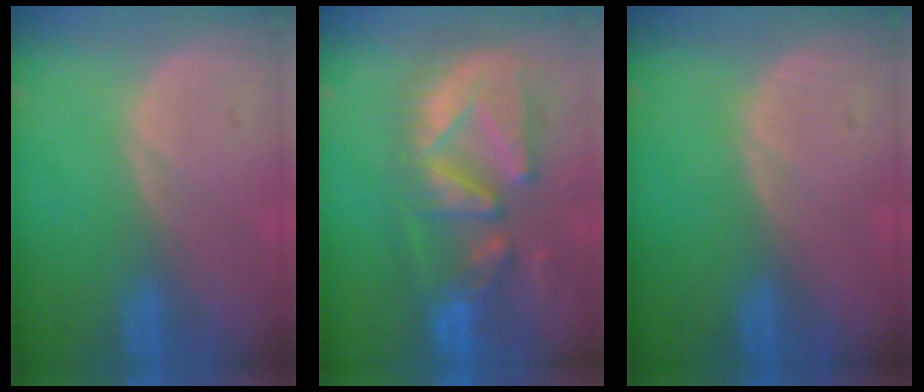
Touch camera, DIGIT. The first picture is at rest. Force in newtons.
{"total": 12.3, "press": 11.0, "slide": 5.6}
{"total": 0.0}